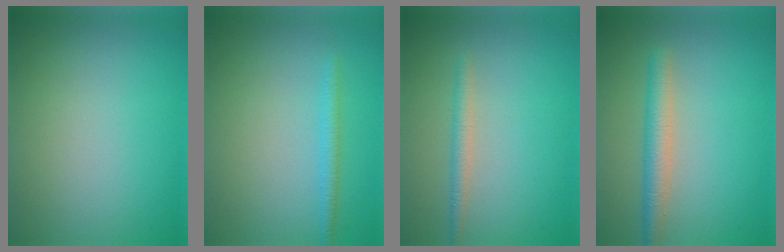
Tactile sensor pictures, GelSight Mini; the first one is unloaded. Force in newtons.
{"total": 1.5, "press": 1.5, "slide": 0.2}
{"total": 1.5, "press": 1.5, "slide": 0.0}
{"total": 3.0, "press": 3.0, "slide": 0.1}